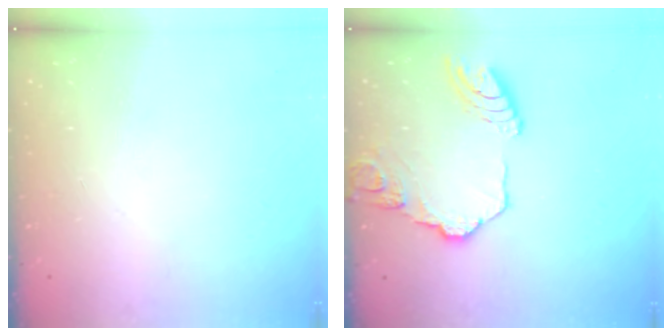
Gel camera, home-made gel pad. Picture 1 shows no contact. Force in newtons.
{"total": 15.3, "press": 15.2, "slide": 1.6}